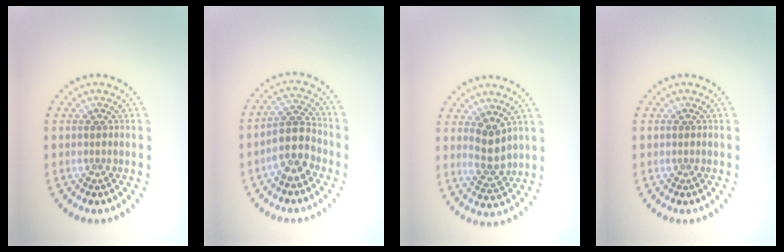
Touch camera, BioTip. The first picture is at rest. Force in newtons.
{"total": 4.2, "press": 3.9, "slide": 1.6}
{"total": 2.7, "press": 2.5, "slide": 1.0}
{"total": 0.0}